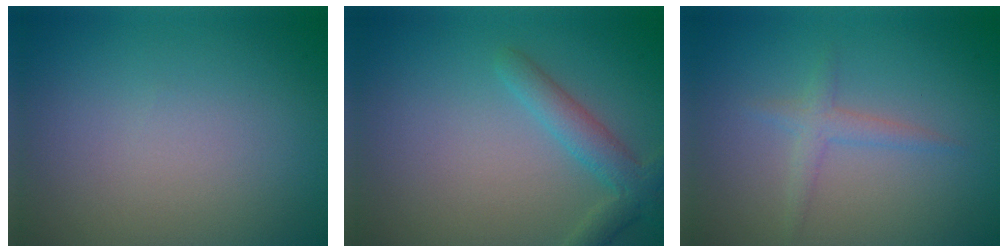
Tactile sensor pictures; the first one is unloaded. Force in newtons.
{"total": 3.0, "press": 3.0, "slide": 0.2}
{"total": 1.6, "press": 1.6, "slide": 0.0}